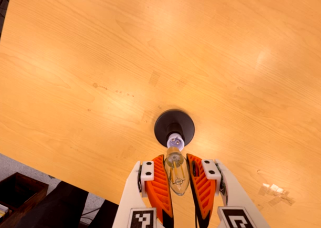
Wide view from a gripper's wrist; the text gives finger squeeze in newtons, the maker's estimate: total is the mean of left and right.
{"total": 20.9, "left": 23.4, "right": 18.5}